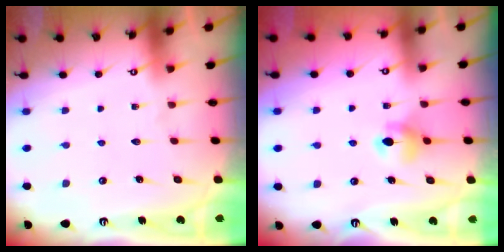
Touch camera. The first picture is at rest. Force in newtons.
{"total": 6.2, "press": 6.1, "slide": 1.0}